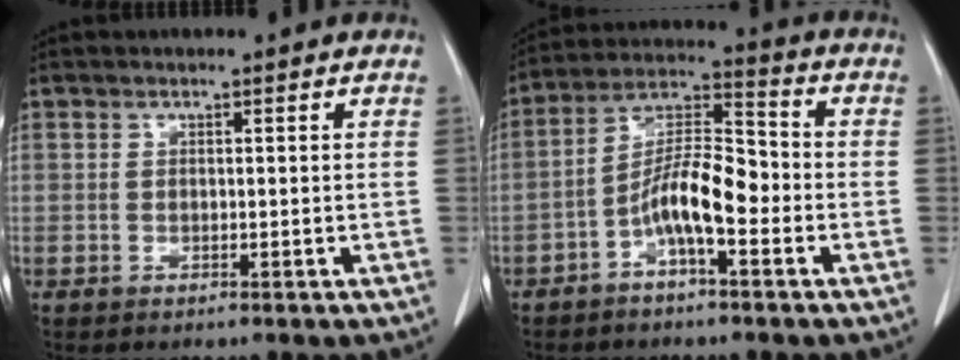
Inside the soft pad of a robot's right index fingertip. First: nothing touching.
{"total": 9.4, "force": [-3.5, 2.4, 8.4], "torque": [-0.162, 0.024, -0.063]}